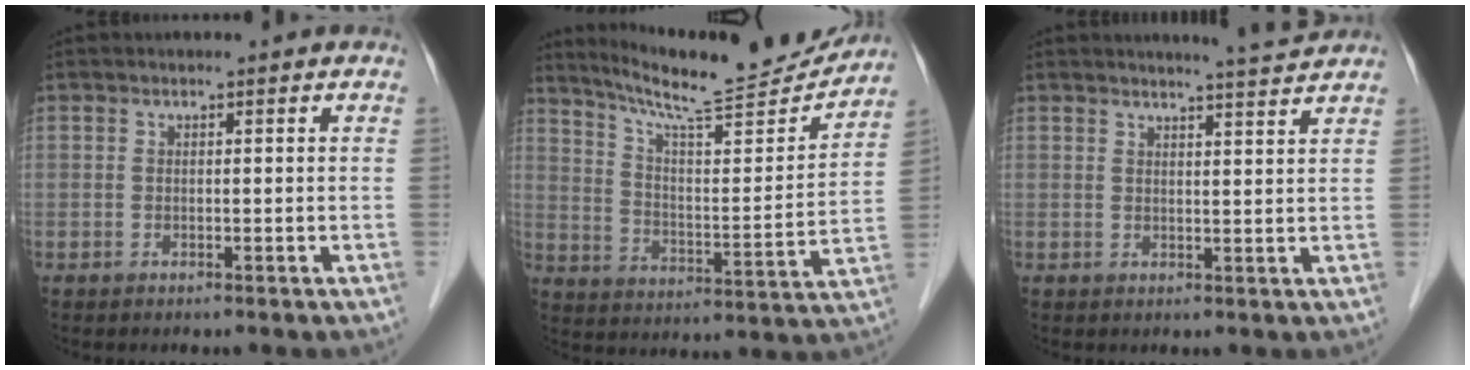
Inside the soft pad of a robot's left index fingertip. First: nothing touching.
{"total": 18.6, "force": [17.4, 1.0, 6.6], "torque": [-0.115, -0.036, 0.260]}
{"total": 3.6, "force": [3.5, -1.0, 0.4], "torque": [-0.015, -0.012, 0.046]}